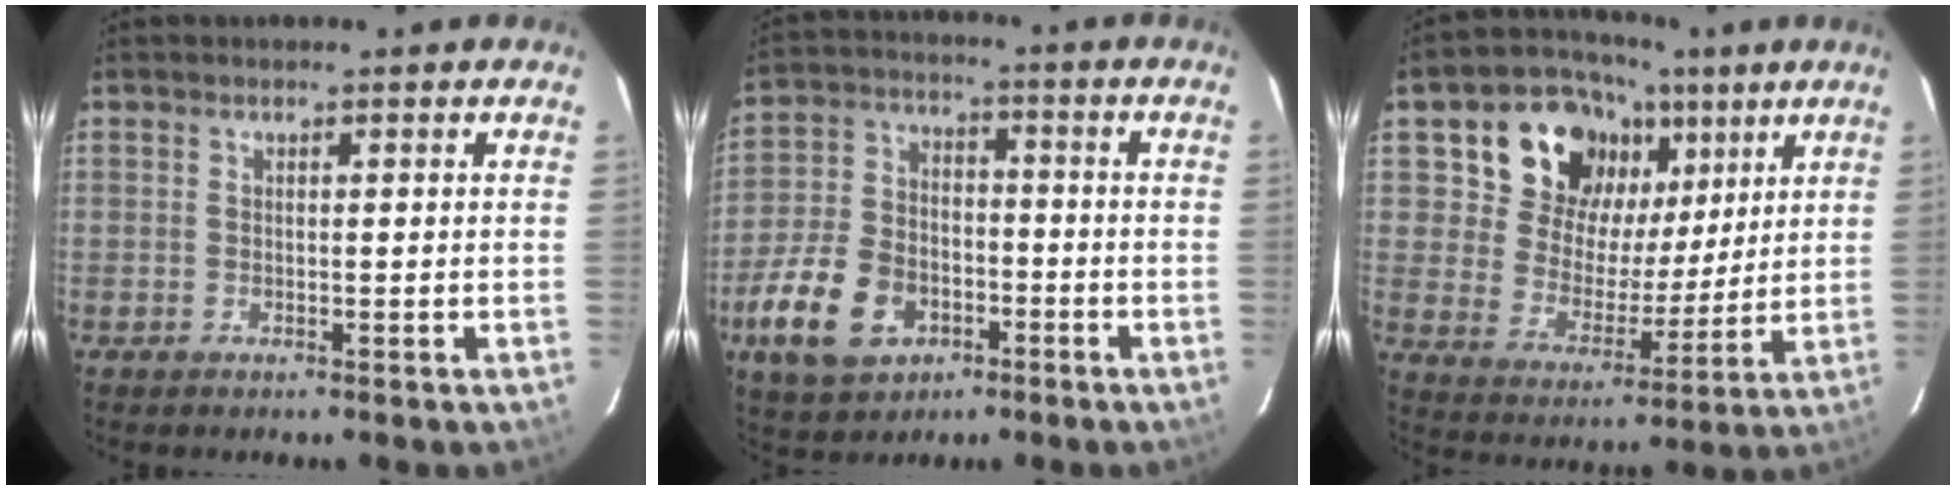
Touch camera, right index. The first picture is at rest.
{"total": 14.9, "force": [-6.8, 10.0, 8.7], "torque": [-0.218, 0.008, -0.111]}
{"total": 16.0, "force": [8.1, 12.5, 5.9], "torque": [-0.131, 0.032, 0.145]}